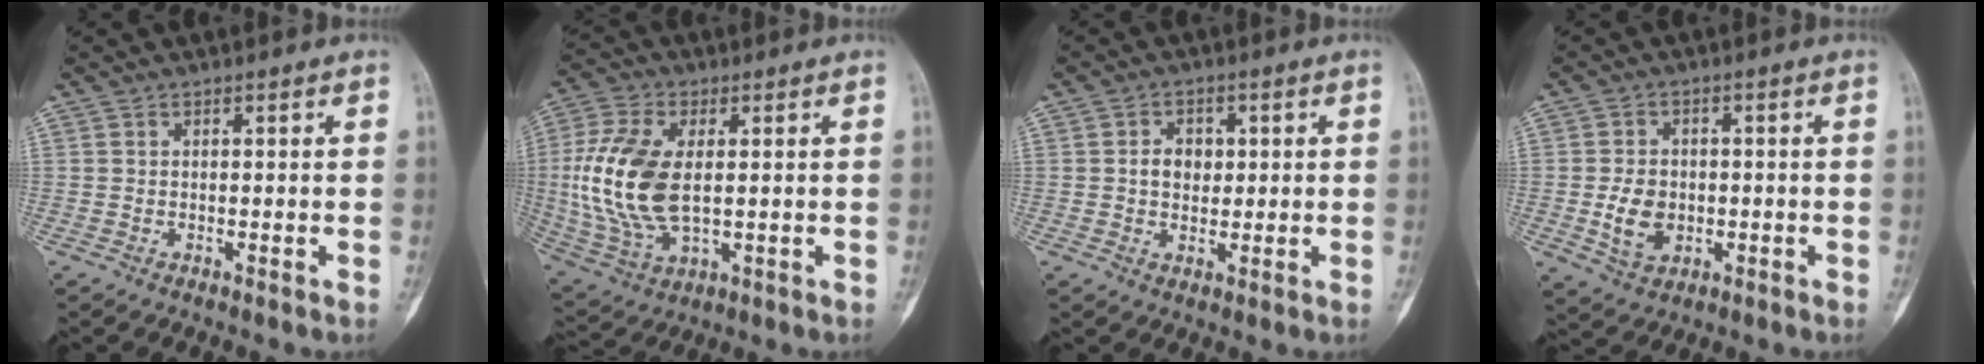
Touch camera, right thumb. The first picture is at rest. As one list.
[{"total": 16.2, "force": [1.0, 8.9, 13.5], "torque": [-0.294, -0.005, 0.025]}, {"total": 4.6, "force": [0.6, 3.5, 2.9], "torque": [-0.026, 0.000, 0.007]}, {"total": 6.8, "force": [-1.2, 5.0, 4.4], "torque": [-0.064, 0.000, -0.014]}]